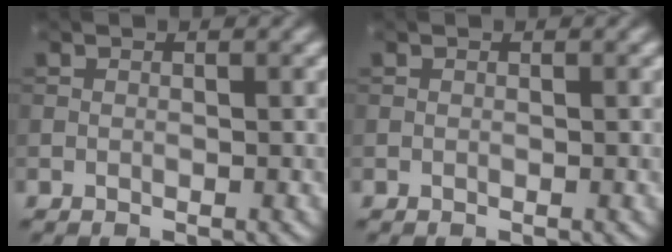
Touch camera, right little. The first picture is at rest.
{"total": 0.0}